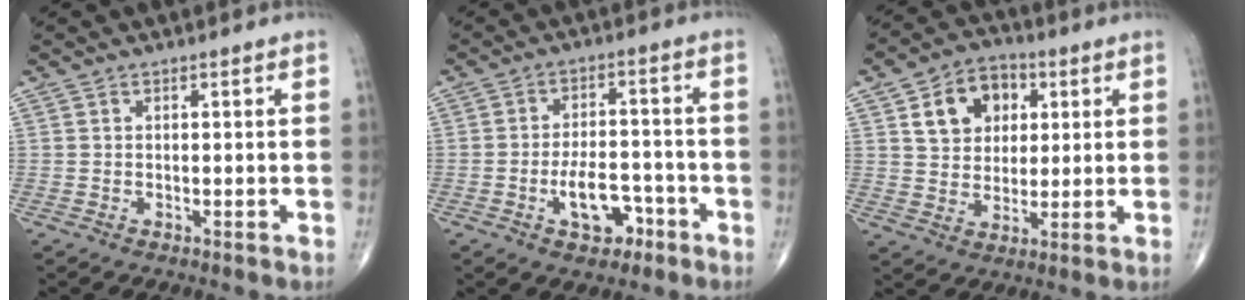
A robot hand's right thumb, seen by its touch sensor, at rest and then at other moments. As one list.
[{"total": 7.9, "force": [-3.7, 4.4, 5.5], "torque": [-0.063, 0.031, -0.057]}, {"total": 11.1, "force": [3.7, 8.5, 6.1], "torque": [-0.056, -0.004, 0.061]}]